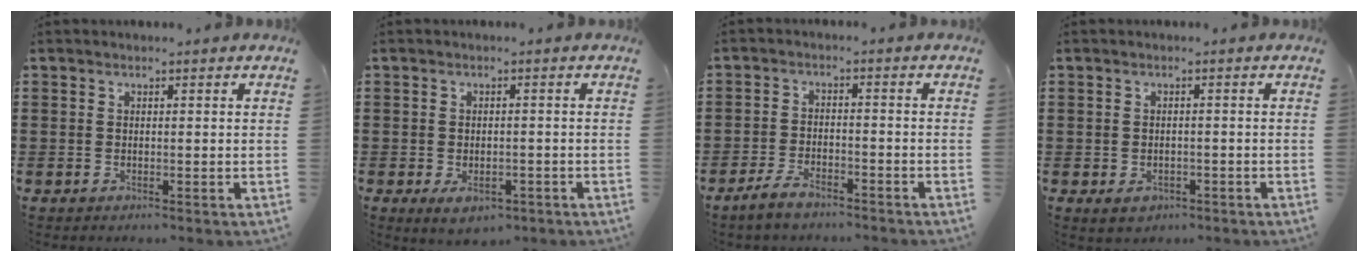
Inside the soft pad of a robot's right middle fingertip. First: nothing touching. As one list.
[{"total": 3.0, "force": [-1.7, 1.7, 1.8], "torque": [-0.032, 0.001, -0.031]}, {"total": 4.2, "force": [-3.4, 1.4, 2.0], "torque": [-0.048, 0.006, -0.068]}, {"total": 1.6, "force": [-0.9, 1.3, 0.4], "torque": [-0.013, 0.000, -0.019]}]